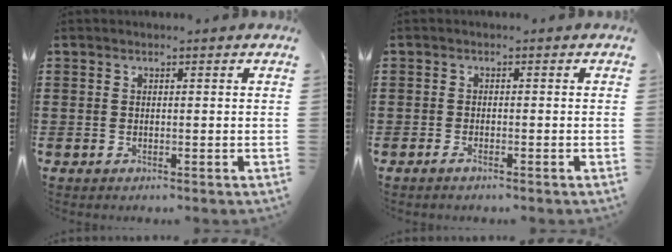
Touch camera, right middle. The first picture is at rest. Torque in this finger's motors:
{"motor_torque": [0.08, 0.26, 0.05, -0.01]}